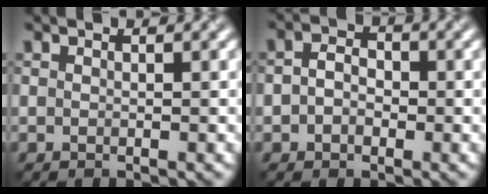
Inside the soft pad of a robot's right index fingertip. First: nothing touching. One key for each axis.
{"total": 2.3, "fx": -0.4, "fy": 1.8, "fz": 1.4, "tx": -0.024, "ty": 0.002, "tz": -0.014}